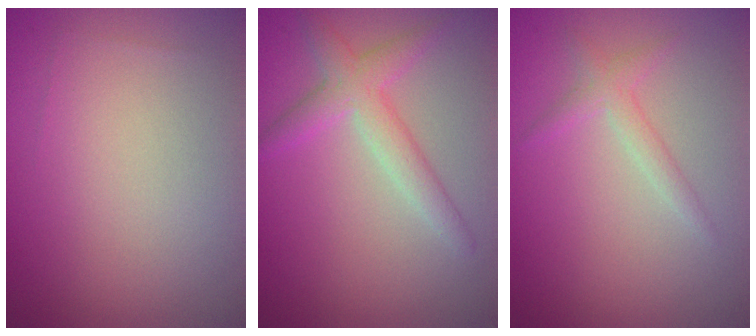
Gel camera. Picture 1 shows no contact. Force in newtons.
{"total": 3.0, "press": 3.0, "slide": 0.1}
{"total": 1.5, "press": 1.5, "slide": 0.1}